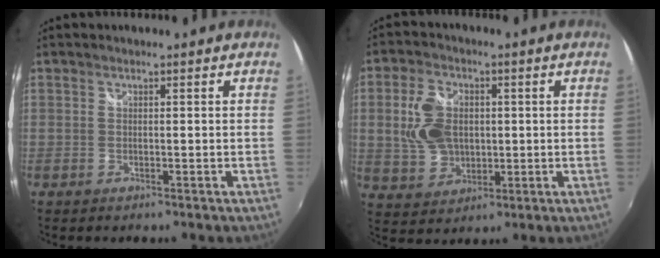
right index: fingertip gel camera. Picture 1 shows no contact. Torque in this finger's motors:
{"motor_torque": [0.27, 0.04, 0.35, 0.11]}